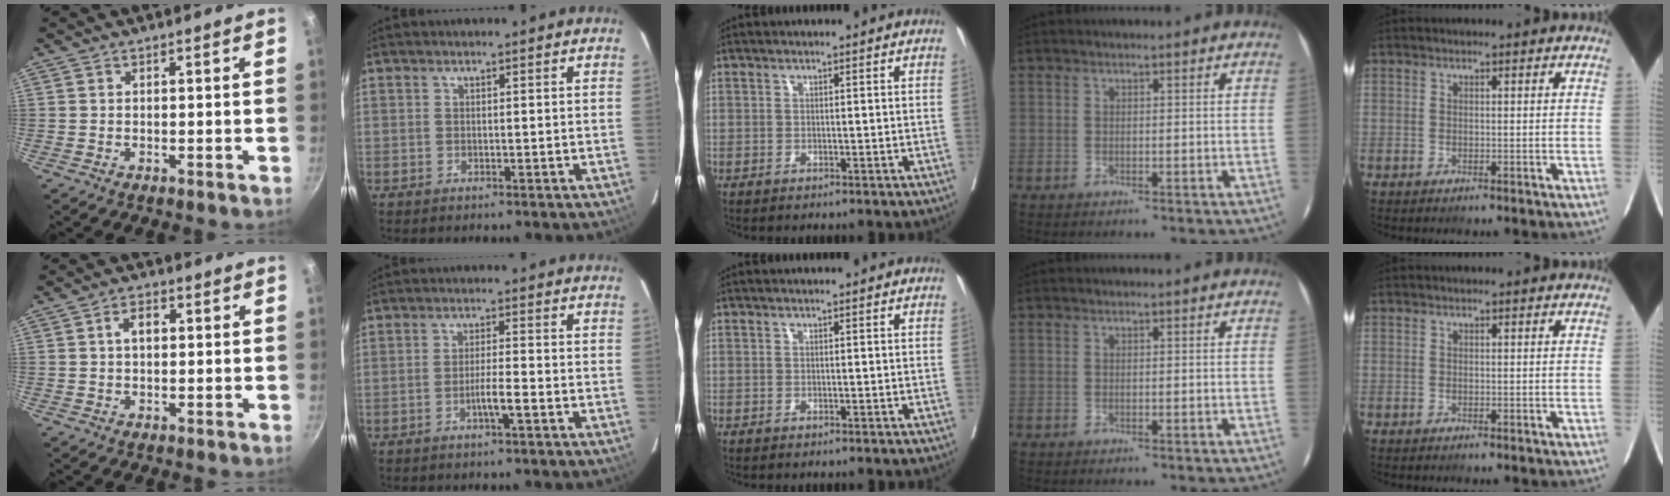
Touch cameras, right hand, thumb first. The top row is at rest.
{"thumb": {"total": 3.6, "force": [0.6, 2.2, 2.8], "torque": [-0.041, 0.010, 0.008]}, "index": {"total": 3.3, "force": [-1.5, -0.1, 3.0], "torque": [-0.050, -0.002, -0.027]}}